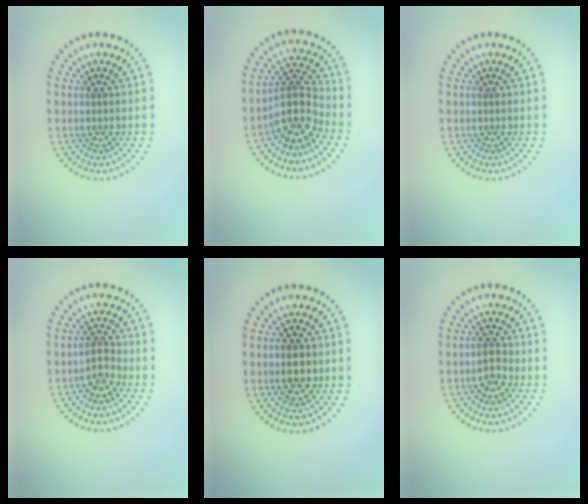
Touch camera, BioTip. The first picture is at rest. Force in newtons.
{"total": 3.9, "press": 3.1, "slide": 2.3}
{"total": 0.0}
{"total": 1.7, "press": 1.5, "slide": 0.8}
{"total": 2.2, "press": 2.2, "slide": 0.1}
{"total": 1.9, "press": 1.8, "slide": 0.3}